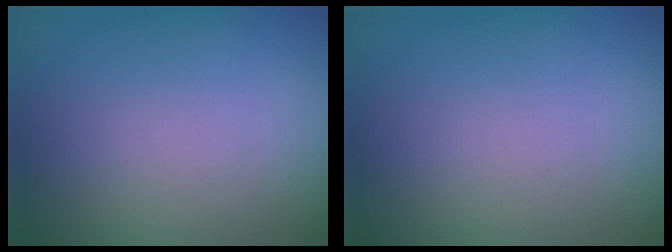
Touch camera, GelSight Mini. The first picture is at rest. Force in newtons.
{"total": 0.0}